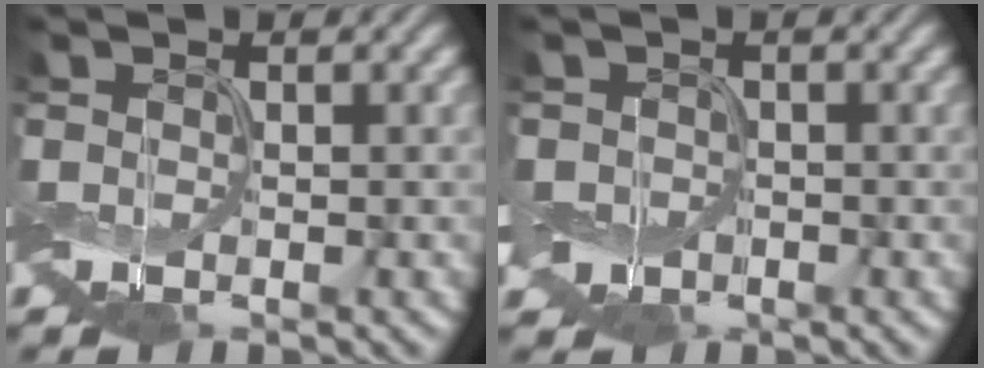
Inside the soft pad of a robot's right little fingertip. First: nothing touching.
{"total": 2.2, "force": [-0.9, 1.9, 0.7], "torque": [-0.018, -0.002, -0.018]}